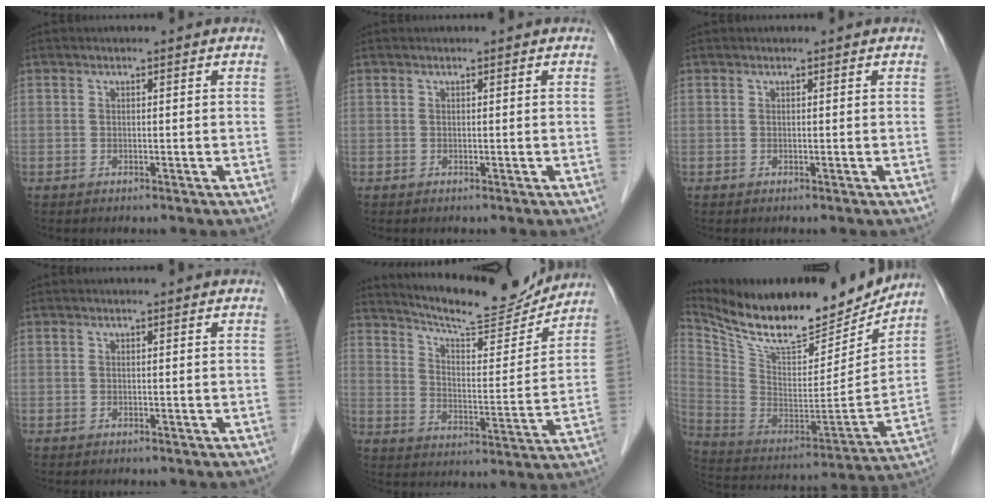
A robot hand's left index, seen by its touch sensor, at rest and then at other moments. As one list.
[{"total": 0.0}, {"total": 0.0}, {"total": 0.0}, {"total": 16.1, "force": [15.3, 1.5, 4.8], "torque": [-0.084, -0.020, 0.223]}, {"total": 24.2, "force": [21.0, 5.6, 10.5], "torque": [-0.197, -0.030, 0.337]}]